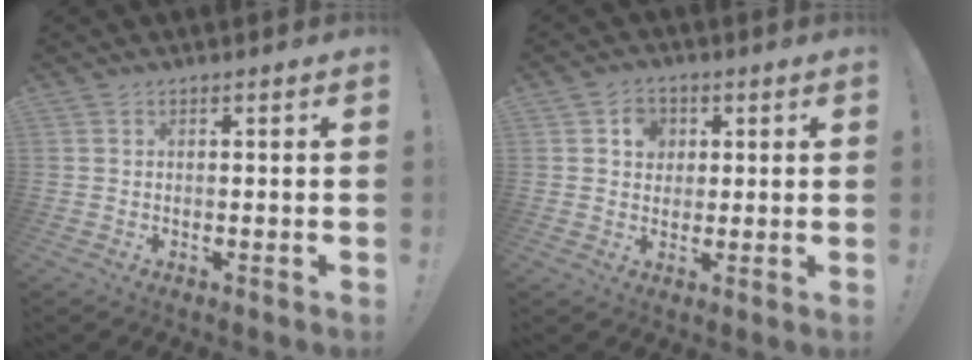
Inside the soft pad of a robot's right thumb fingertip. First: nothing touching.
{"total": 5.8, "force": [1.8, 5.1, 2.1], "torque": [-0.029, 0.000, 0.032]}